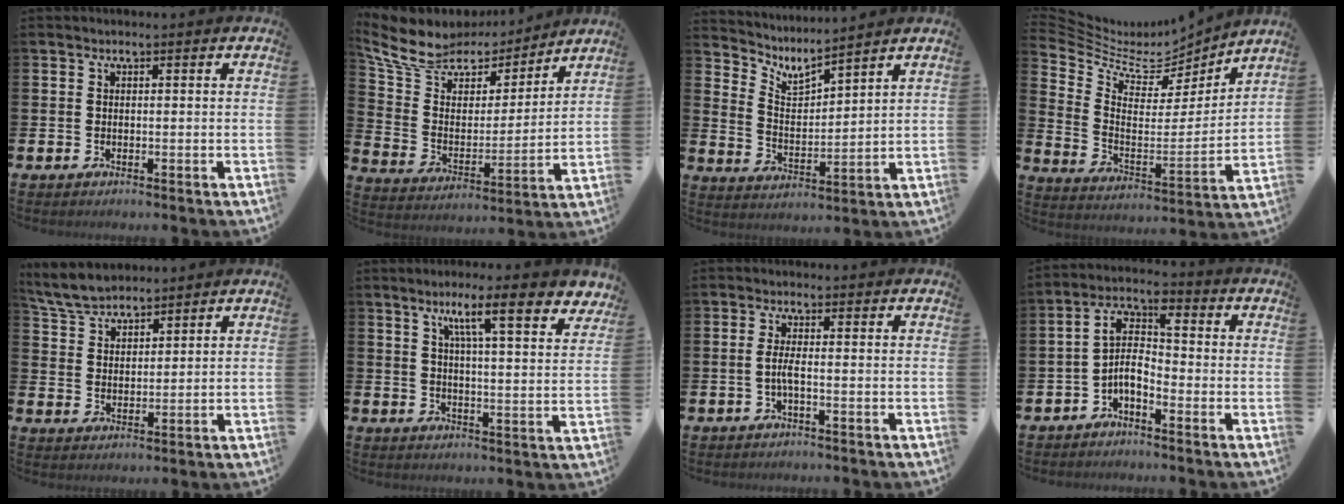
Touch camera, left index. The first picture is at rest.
{"total": 8.6, "force": [7.1, 4.5, 1.8], "torque": [-0.080, -0.046, 0.126]}
{"total": 4.3, "force": [4.2, 0.6, 0.8], "torque": [-0.037, -0.036, 0.067]}
{"total": 7.0, "force": [5.8, 3.2, 2.2], "torque": [-0.079, -0.046, 0.097]}
{"total": 5.9, "force": [5.6, 1.4, 1.0], "torque": [-0.039, -0.018, 0.105]}
{"total": 8.9, "force": [6.3, 1.9, 6.0], "torque": [-0.099, -0.030, 0.100]}
{"total": 1.9, "force": [-0.5, 0.0, 1.9], "torque": [-0.045, 0.001, -0.010]}
{"total": 4.5, "force": [-1.6, 2.0, 3.7], "torque": [-0.086, -0.009, -0.040]}